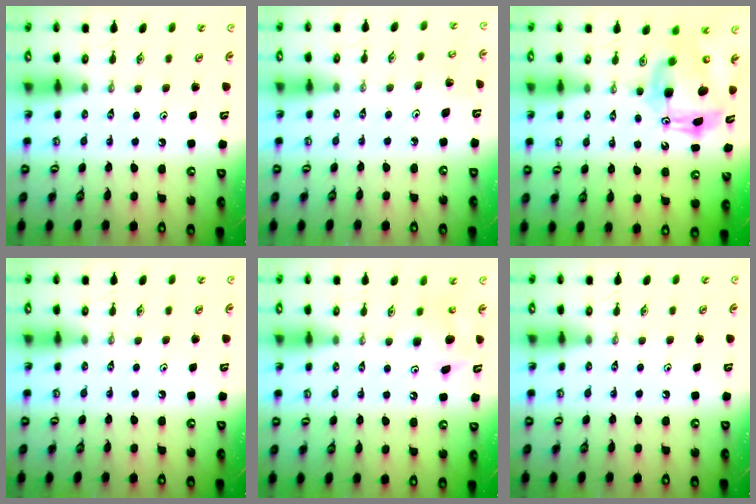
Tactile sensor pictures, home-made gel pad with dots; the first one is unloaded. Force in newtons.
{"total": 3.5, "press": 2.9, "slide": 1.9}
{"total": 10.9, "press": 10.8, "slide": 2.0}
{"total": 0.0}
{"total": 8.1, "press": 8.0, "slide": 0.7}
{"total": 0.0}